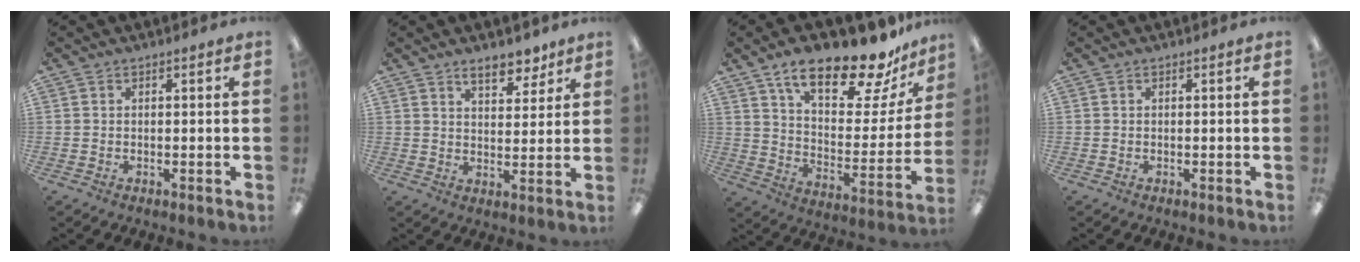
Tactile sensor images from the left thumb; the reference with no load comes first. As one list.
[{"total": 7.0, "force": [5.3, 3.1, 3.2], "torque": [-0.026, -0.031, 0.091]}, {"total": 20.6, "force": [15.9, 6.7, 11.3], "torque": [-0.184, -0.102, 0.269]}, {"total": 0.0}]